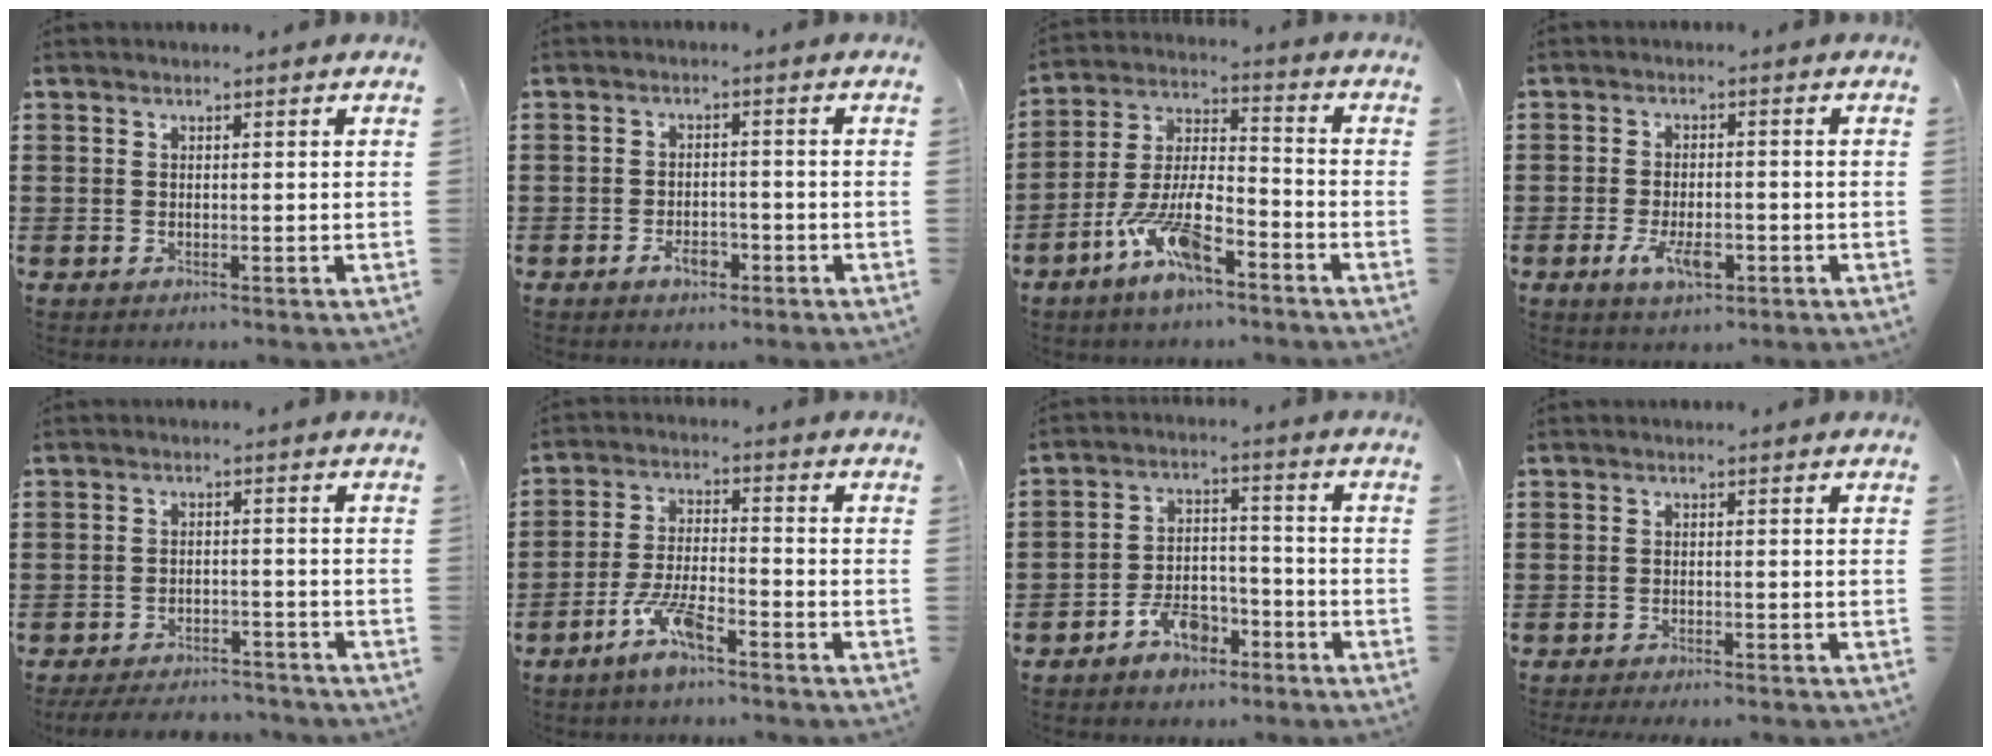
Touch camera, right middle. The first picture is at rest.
{"total": 3.2, "force": [-1.9, 1.6, 2.1], "torque": [-0.038, 0.005, -0.036]}
{"total": 10.6, "force": [-6.6, 3.5, 7.5], "torque": [-0.162, 0.005, -0.125]}
{"total": 4.9, "force": [-2.1, 2.0, 4.0], "torque": [-0.077, -0.004, -0.044]}
{"total": 3.6, "force": [-3.5, 0.6, 0.6], "torque": [-0.019, 0.003, -0.076]}
{"total": 7.0, "force": [-4.6, 1.8, 5.0], "torque": [-0.107, 0.001, -0.086]}
{"total": 6.2, "force": [-4.5, 3.2, 2.9], "torque": [-0.051, 0.020, -0.083]}
{"total": 1.1, "force": [-1.1, 0.0, 0.2], "torque": [-0.006, -0.001, -0.021]}